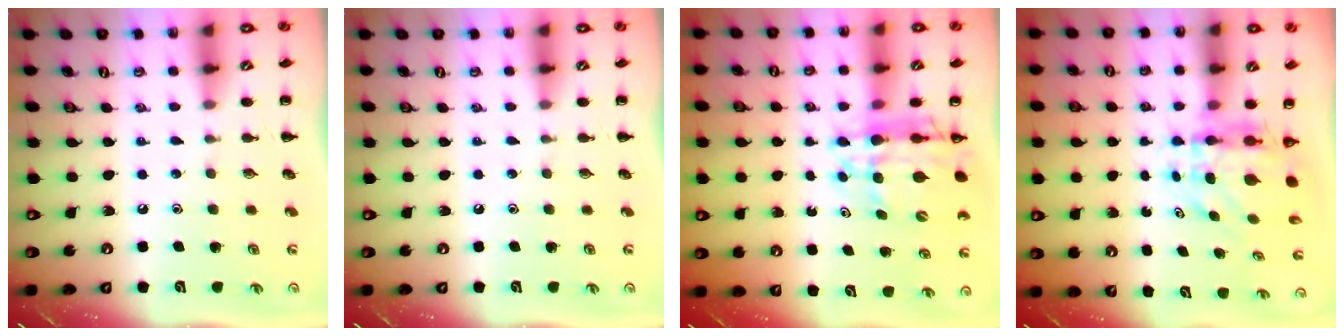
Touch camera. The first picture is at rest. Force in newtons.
{"total": 0.0}
{"total": 11.2, "press": 10.7, "slide": 3.3}
{"total": 6.0, "press": 5.8, "slide": 1.4}